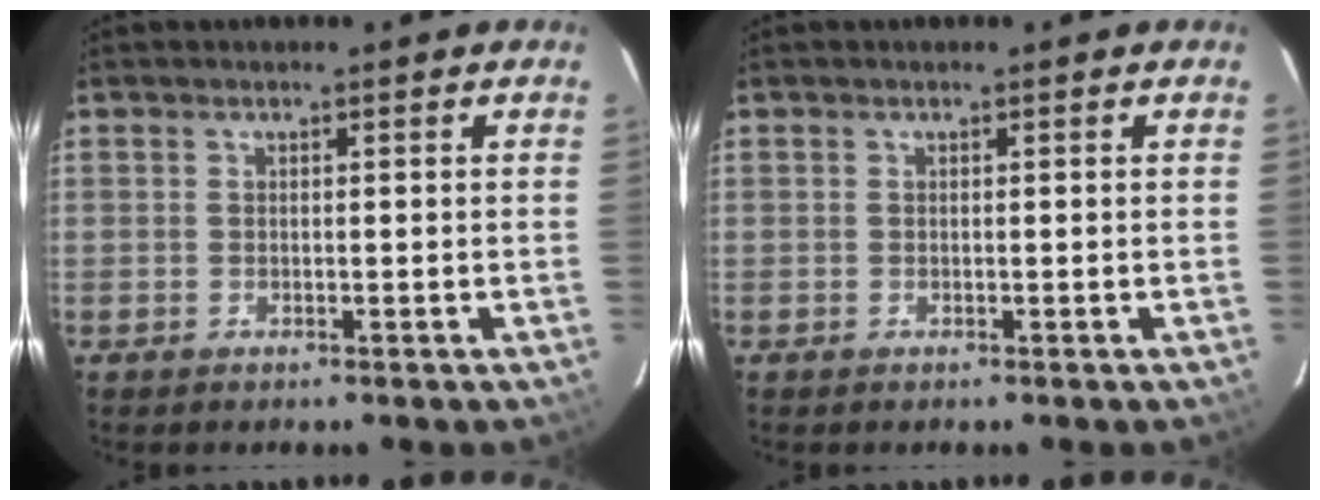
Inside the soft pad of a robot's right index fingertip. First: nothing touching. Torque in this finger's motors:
{"motor_torque": [0.00, 0.00, 0.00, 0.00]}